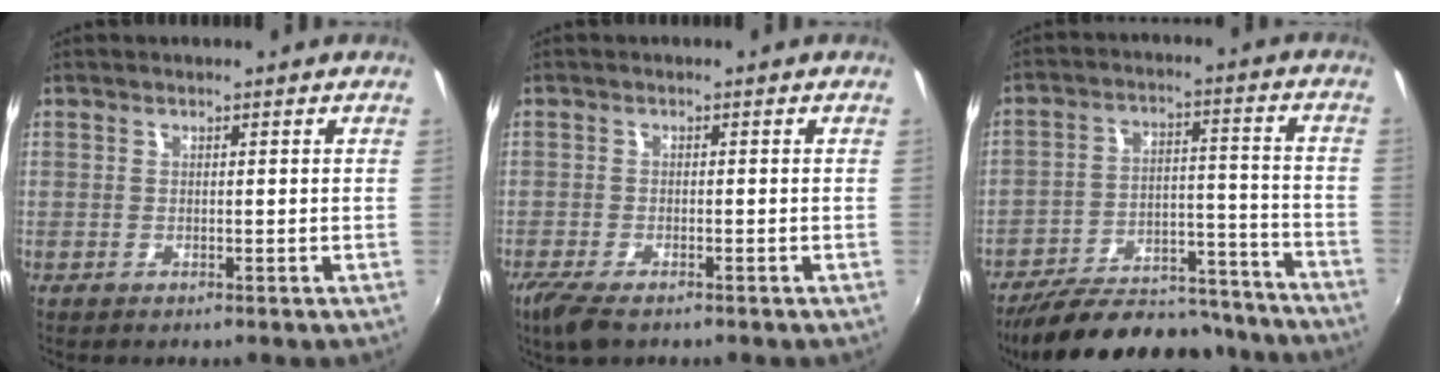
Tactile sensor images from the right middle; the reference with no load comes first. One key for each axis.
{"total": 5.2, "fx": -3.8, "fy": 1.6, "fz": 3.3, "tx": -0.080, "ty": -0.023, "tz": -0.072}
{"total": 24.3, "fx": -21.1, "fy": 8.1, "fz": 8.8, "tx": -0.169, "ty": 0.026, "tz": -0.277}